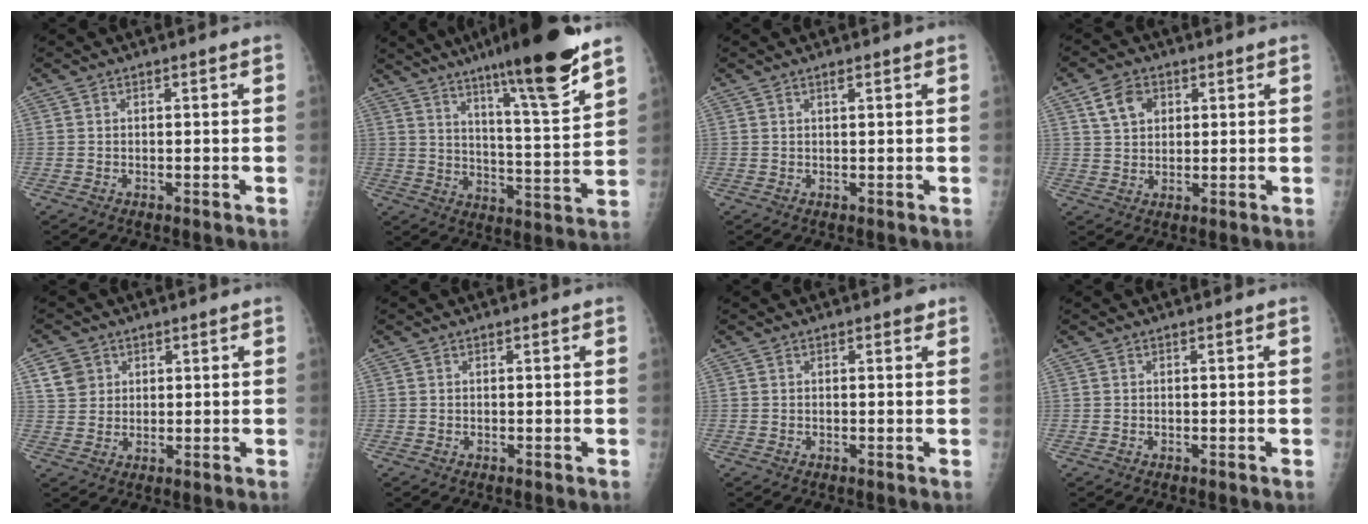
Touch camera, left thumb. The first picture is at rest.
{"total": 18.2, "force": [12.3, 1.2, 13.4], "torque": [-0.185, -0.068, 0.191]}
{"total": 0.8, "force": [0.5, 0.0, 0.6], "torque": [-0.007, 0.001, 0.008]}
{"total": 6.0, "force": [2.5, 4.4, 3.3], "torque": [-0.042, -0.005, 0.046]}
{"total": 4.9, "force": [2.3, 4.1, 1.3], "torque": [-0.006, -0.009, 0.045]}
{"total": 0.0}
{"total": 1.0, "force": [0.6, 0.4, 0.6], "torque": [-0.003, -0.001, 0.005]}
{"total": 0.0}